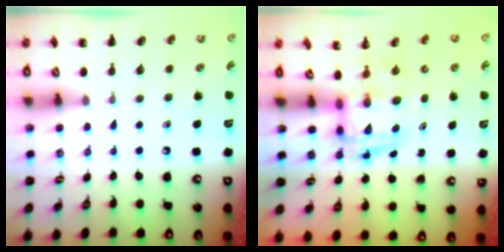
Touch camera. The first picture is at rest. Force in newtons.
{"total": 2.9, "press": 2.9, "slide": 0.5}